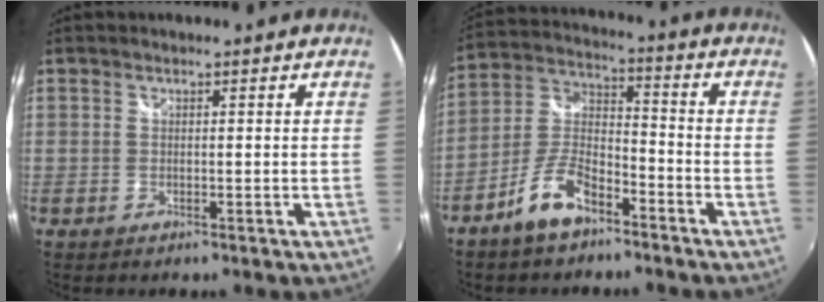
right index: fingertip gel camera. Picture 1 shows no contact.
{"total": 9.9, "force": [-6.6, 4.1, 6.1], "torque": [-0.138, 0.015, -0.123]}